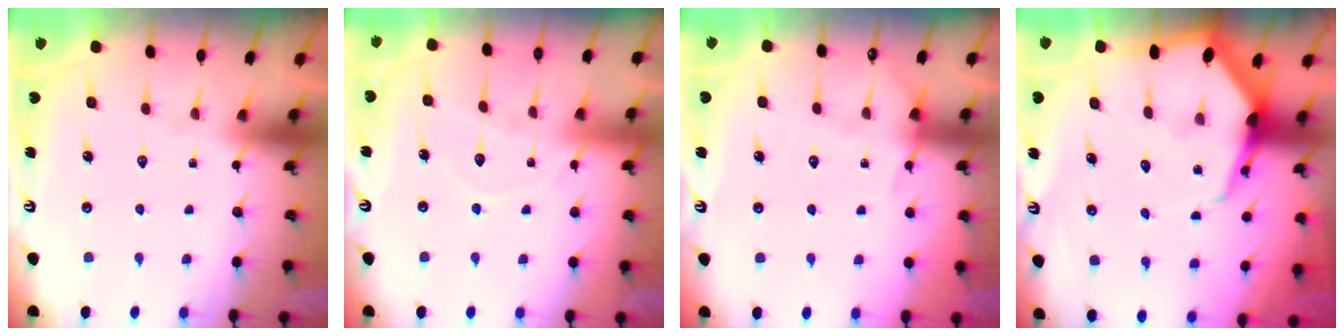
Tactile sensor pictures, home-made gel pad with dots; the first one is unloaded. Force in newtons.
{"total": 7.0, "press": 7.0, "slide": 0.2}
{"total": 4.7, "press": 4.6, "slide": 0.7}
{"total": 7.2, "press": 7.1, "slide": 0.8}